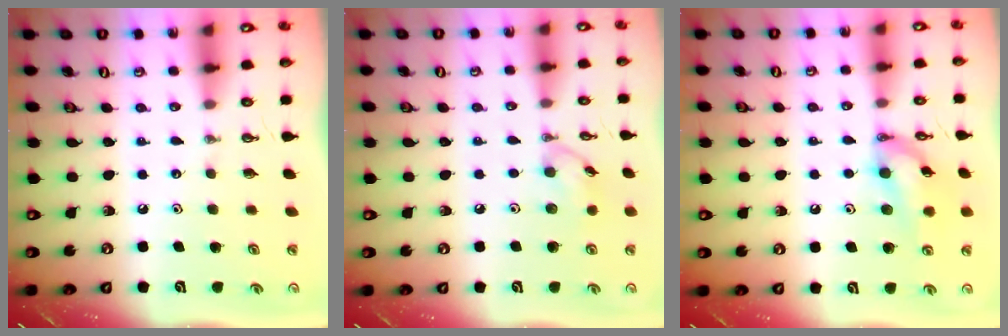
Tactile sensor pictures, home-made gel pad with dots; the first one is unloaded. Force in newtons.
{"total": 8.2, "press": 8.1, "slide": 0.6}
{"total": 12.7, "press": 12.7, "slide": 1.0}